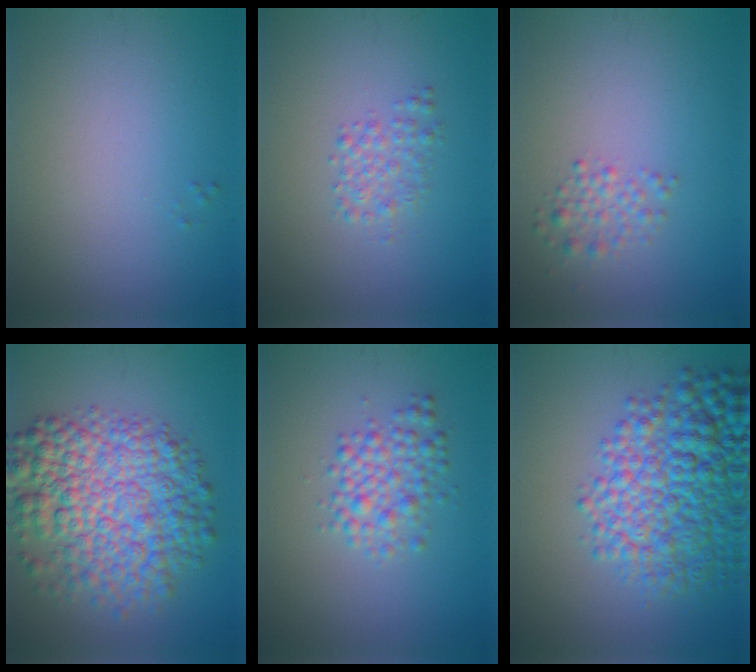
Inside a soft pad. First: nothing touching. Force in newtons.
{"total": 1.8, "press": 1.8, "slide": 0.0}
{"total": 1.7, "press": 1.7, "slide": 0.1}
{"total": 10.2, "press": 10.2, "slide": 0.2}
{"total": 3.2, "press": 3.2, "slide": 0.1}
{"total": 9.3, "press": 9.3, "slide": 0.3}